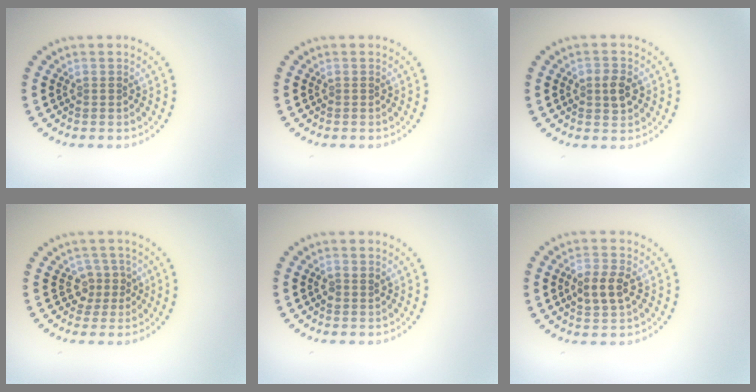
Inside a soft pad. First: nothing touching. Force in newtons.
{"total": 0.0}
{"total": 2.0, "press": 2.0, "slide": 0.2}
{"total": 2.1, "press": 1.6, "slide": 1.3}
{"total": 1.0, "press": 0.9, "slide": 0.3}
{"total": 3.0, "press": 3.0, "slide": 0.4}